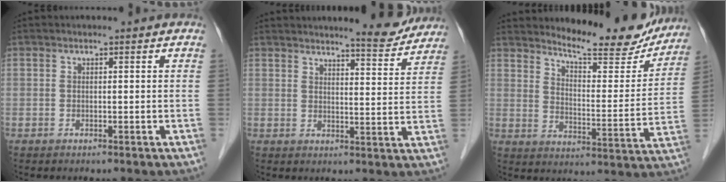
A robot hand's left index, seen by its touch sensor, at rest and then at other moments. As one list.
[{"total": 7.4, "force": [7.1, 0.8, 2.1], "torque": [-0.030, -0.016, 0.082]}, {"total": 15.6, "force": [14.4, 2.8, 5.3], "torque": [-0.073, -0.034, 0.188]}]